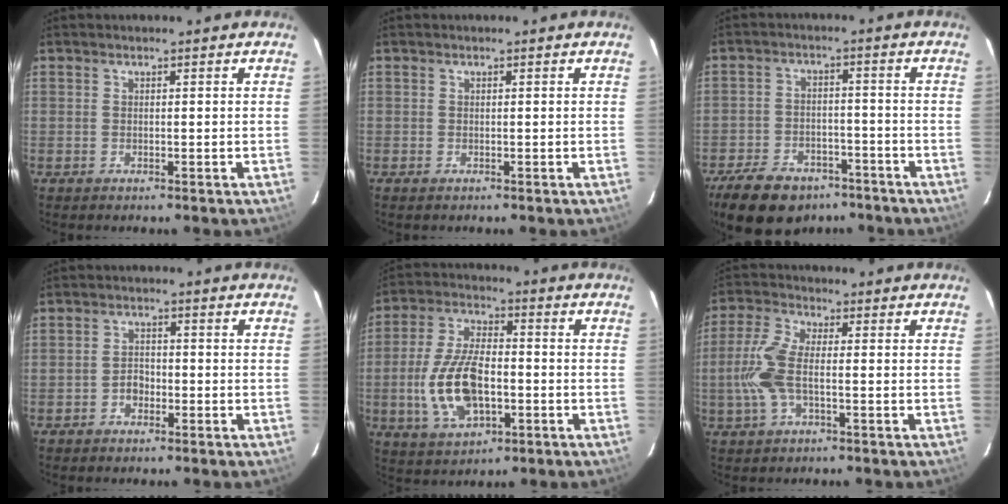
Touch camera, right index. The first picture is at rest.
{"total": 0.0}
{"total": 16.5, "force": [-11.6, 9.1, 7.4], "torque": [-0.182, 0.000, -0.170]}
{"total": 2.5, "force": [-1.3, 1.9, 1.0], "torque": [-0.020, 0.008, -0.020]}
{"total": 13.9, "force": [-3.1, 7.1, 11.6], "torque": [-0.242, -0.001, -0.049]}
{"total": 8.5, "force": [-1.3, 3.3, 7.7], "torque": [-0.174, 0.007, -0.029]}